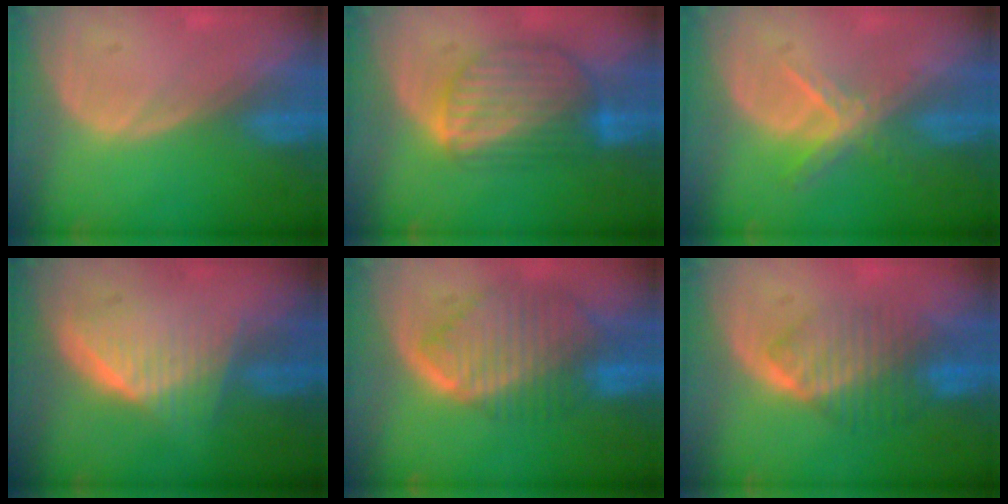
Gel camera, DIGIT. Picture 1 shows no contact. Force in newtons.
{"total": 8.7, "press": 7.6, "slide": 4.2}
{"total": 5.6, "press": 4.8, "slide": 2.8}
{"total": 5.9, "press": 5.9, "slide": 0.6}
{"total": 10.1, "press": 8.6, "slide": 5.2}
{"total": 6.7, "press": 6.7, "slide": 0.5}